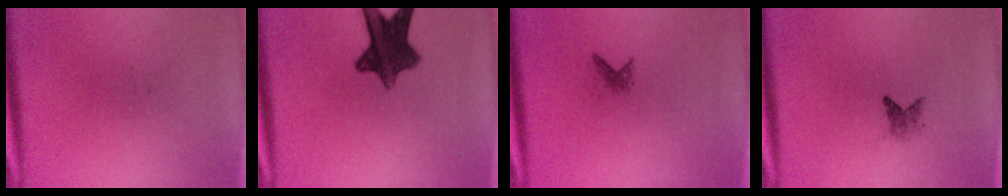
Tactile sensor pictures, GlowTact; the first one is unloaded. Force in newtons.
{"total": 10.9}
{"total": 1.1}
{"total": 1.6}